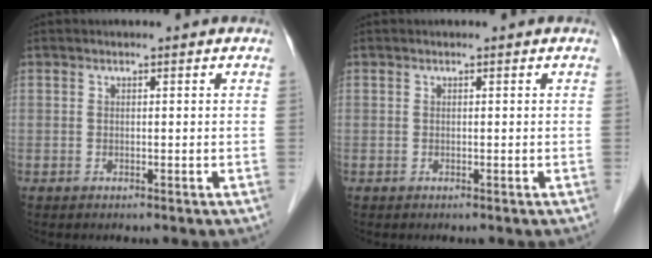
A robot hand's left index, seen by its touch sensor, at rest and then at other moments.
{"total": 0.0}